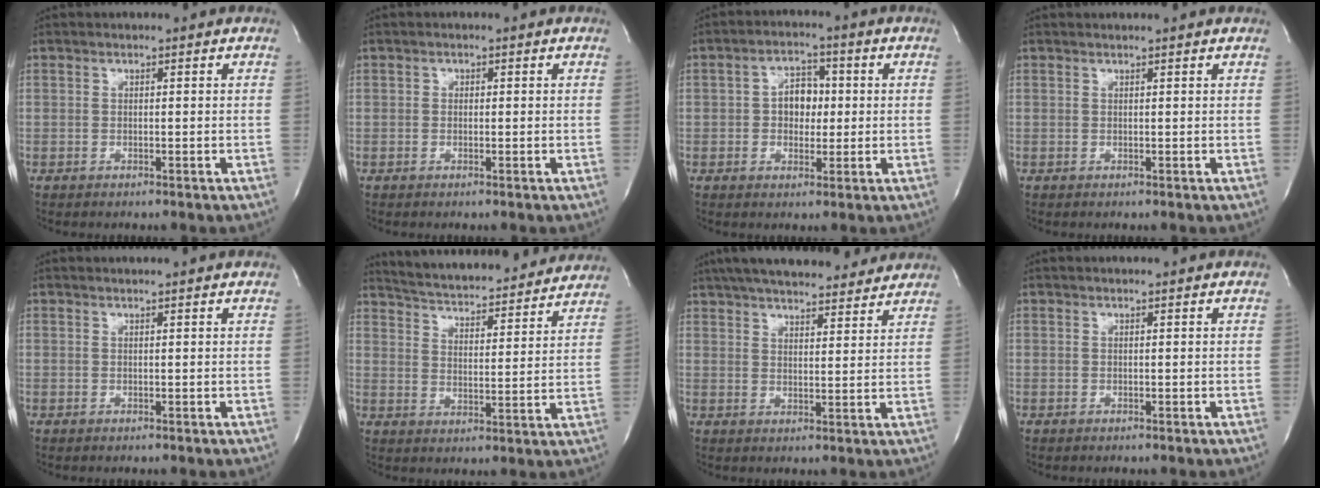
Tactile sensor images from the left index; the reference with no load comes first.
{"total": 0.7, "force": [-0.1, 0.6, 0.3], "torque": [-0.006, 0.000, -0.004]}
{"total": 5.2, "force": [0.1, 3.5, 3.7], "torque": [-0.064, 0.013, 0.001]}
{"total": 1.8, "force": [1.7, 0.0, 0.6], "torque": [-0.013, 0.014, 0.020]}
{"total": 2.8, "force": [2.7, -0.1, 1.0], "torque": [-0.016, 0.016, 0.029]}
{"total": 22.4, "force": [21.0, 3.8, 6.8], "torque": [-0.111, -0.008, 0.280]}
{"total": 20.9, "force": [18.1, 4.8, 9.2], "torque": [-0.160, 0.040, 0.253]}
{"total": 0.8, "force": [0.7, 0.1, 0.3], "torque": [-0.006, 0.012, 0.010]}